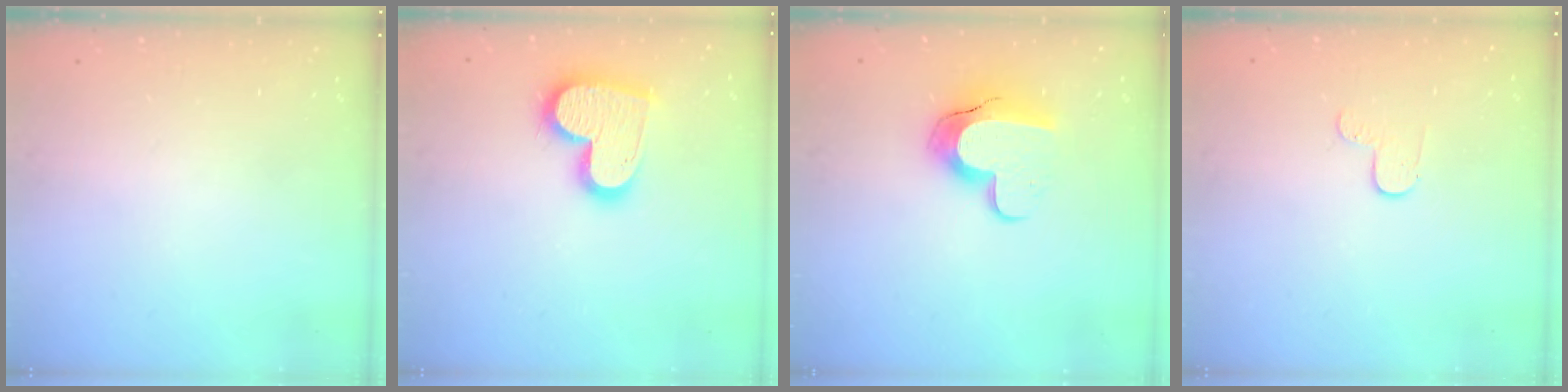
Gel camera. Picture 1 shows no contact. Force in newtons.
{"total": 16.2, "press": 16.2, "slide": 1.1}
{"total": 12.1, "press": 12.1, "slide": 0.9}
{"total": 5.5, "press": 5.5, "slide": 0.6}